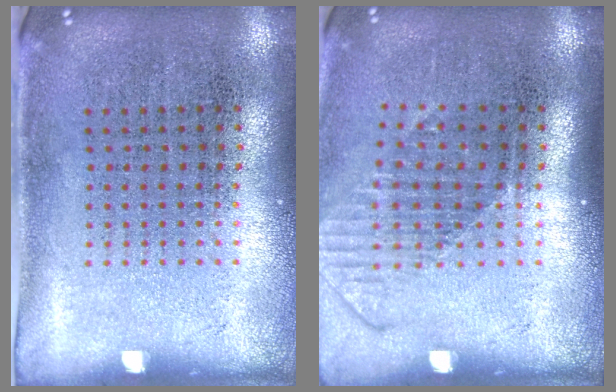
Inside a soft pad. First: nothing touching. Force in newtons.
{"total": 1.6, "press": 1.2, "slide": 1.0}